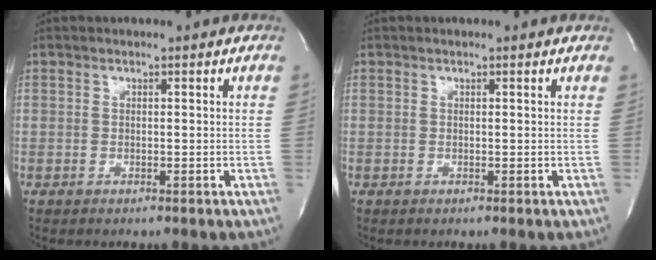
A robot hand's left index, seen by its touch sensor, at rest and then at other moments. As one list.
[{"total": 0.9, "force": [0.8, 0.1, 0.3], "torque": [-0.012, 0.008, 0.007]}]